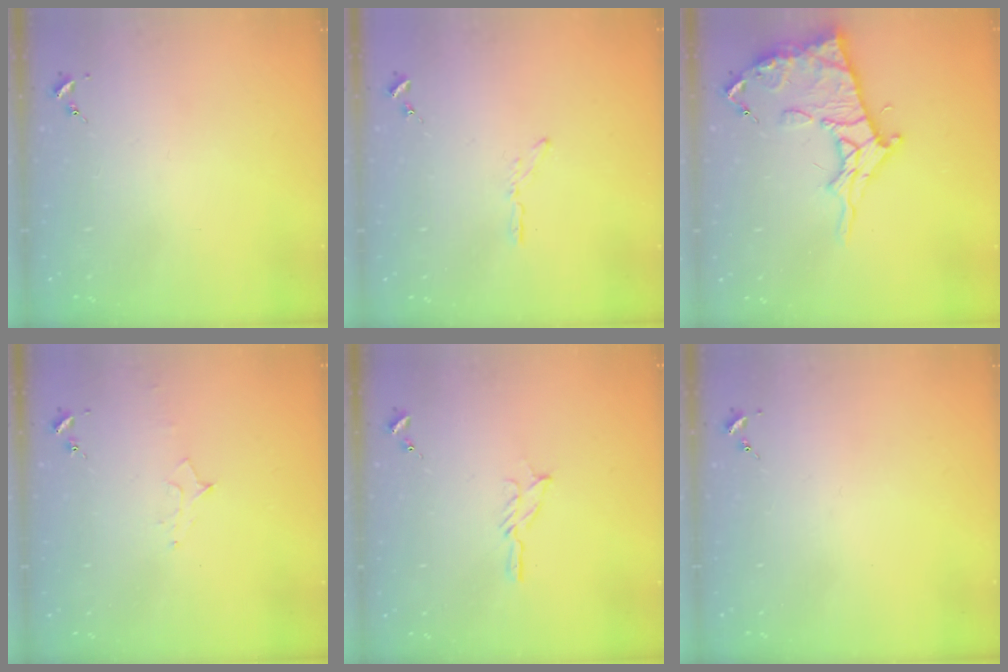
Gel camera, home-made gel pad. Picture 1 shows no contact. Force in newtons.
{"total": 3.4, "press": 3.4, "slide": 0.4}
{"total": 16.1, "press": 16.0, "slide": 1.7}
{"total": 7.4, "press": 7.3, "slide": 1.1}
{"total": 5.0, "press": 5.0, "slide": 0.5}
{"total": 0.0}